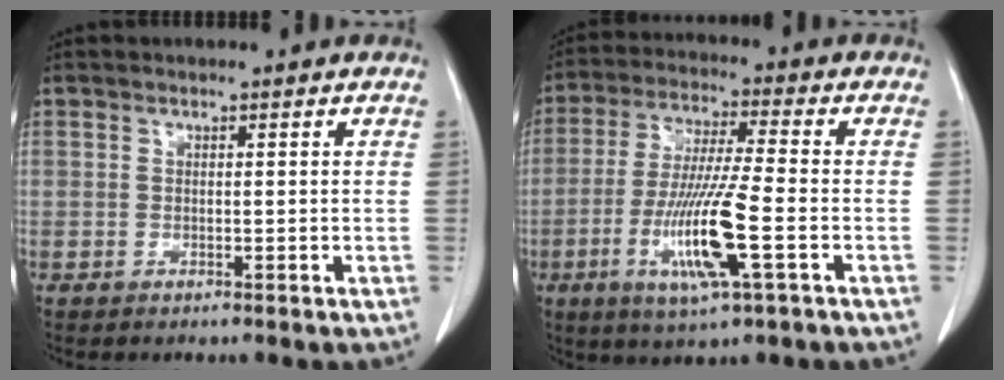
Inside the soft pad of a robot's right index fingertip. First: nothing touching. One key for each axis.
{"total": 12.7, "fx": -4.0, "fy": 0.3, "fz": 12.1, "tx": -0.242, "ty": -0.019, "tz": -0.078}